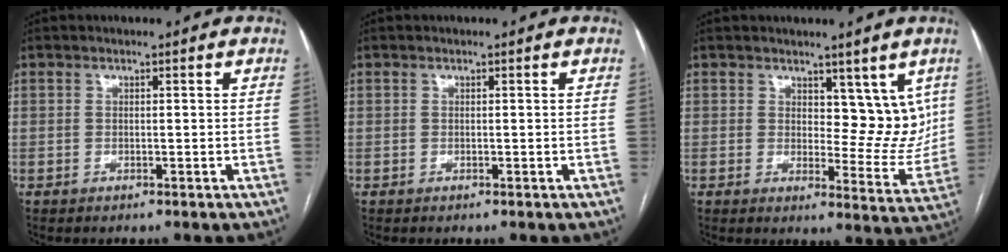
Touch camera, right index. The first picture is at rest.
{"total": 0.0}
{"total": 7.6, "force": [3.7, 4.1, 5.1], "torque": [-0.044, -0.006, 0.057]}